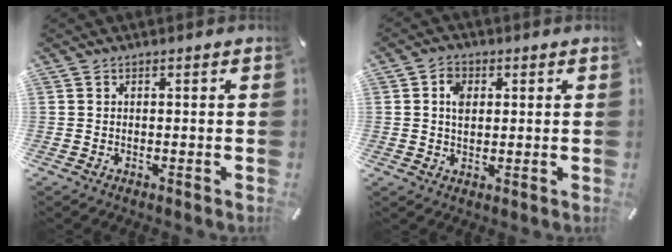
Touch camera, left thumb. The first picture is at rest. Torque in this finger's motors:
{"motor_torque": [0.03, 0.09, 0.22, 0.16, 0.00]}